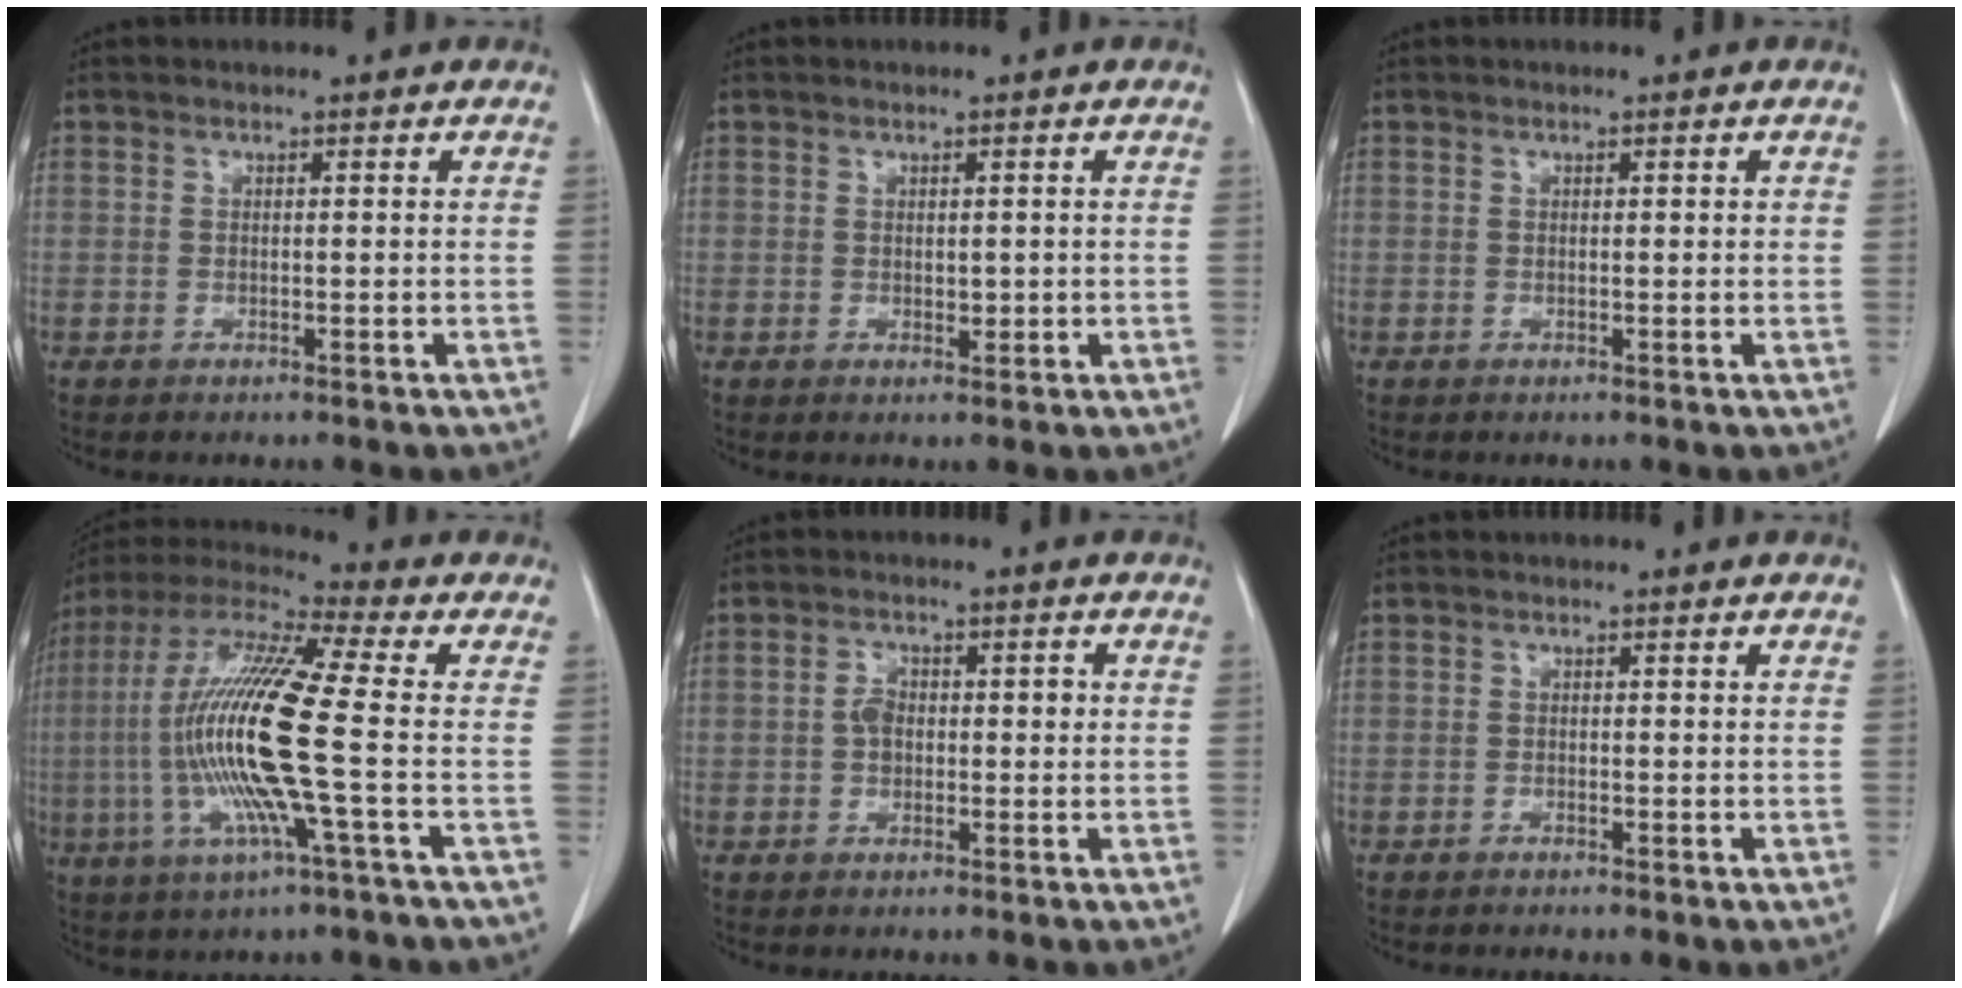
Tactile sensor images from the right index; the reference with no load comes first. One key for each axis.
{"total": 1.3, "fx": 0.2, "fy": 0.8, "fz": 1.0, "tx": -0.009, "ty": -0.001, "tz": 0.009}
{"total": 0.6, "fx": 0.2, "fy": 0.2, "fz": 0.6, "tx": -0.009, "ty": 0.001, "tz": 0.002}
{"total": 17.3, "fx": -2.3, "fy": 0.4, "fz": 17.1, "tx": -0.358, "ty": -0.005, "tz": -0.054}
{"total": 3.3, "fx": 0.1, "fy": 2.1, "fz": 2.5, "tx": -0.040, "ty": 0.018, "tz": 0.002}
{"total": 0.0}